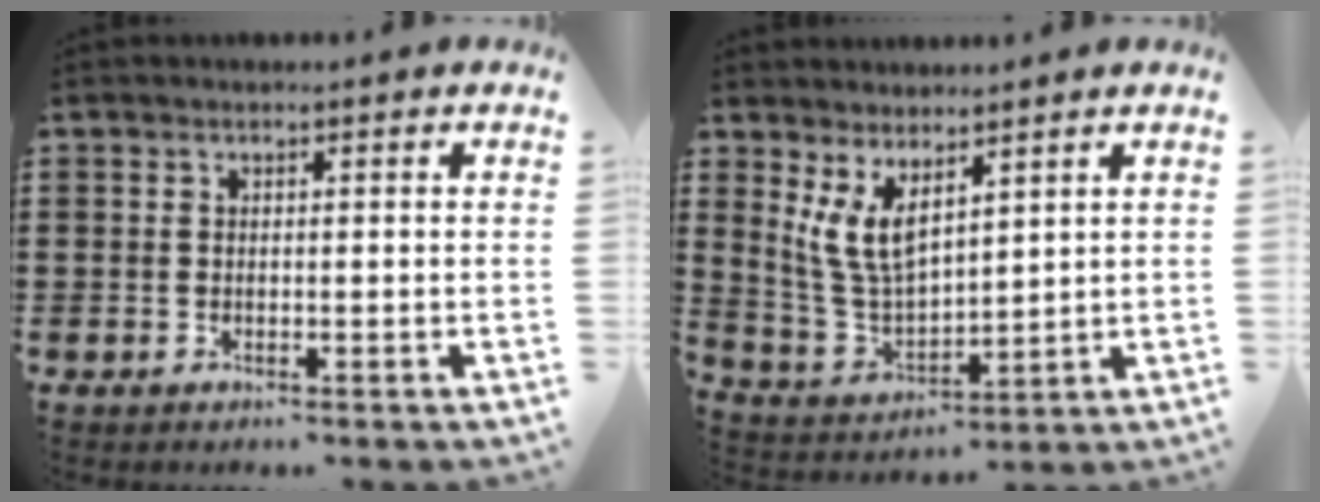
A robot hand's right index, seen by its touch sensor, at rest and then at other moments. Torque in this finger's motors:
{"motor_torque": [1.16, 0.34, 0.58, 0.18]}